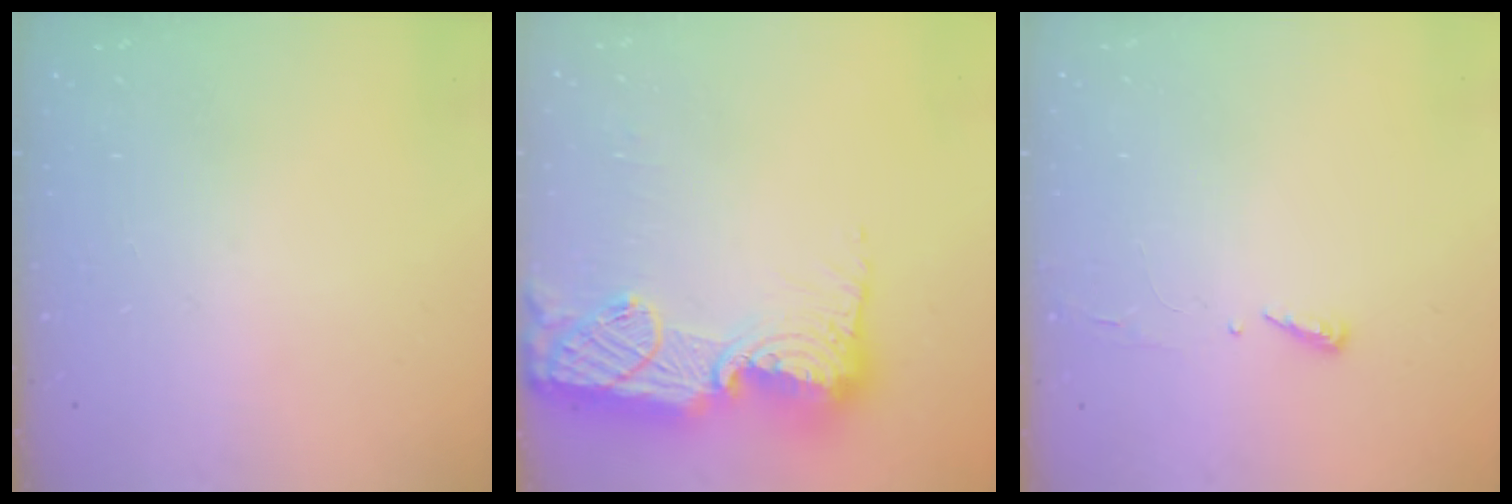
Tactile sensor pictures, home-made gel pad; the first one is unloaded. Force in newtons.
{"total": 21.2, "press": 21.2, "slide": 1.2}
{"total": 2.9, "press": 2.9, "slide": 0.4}